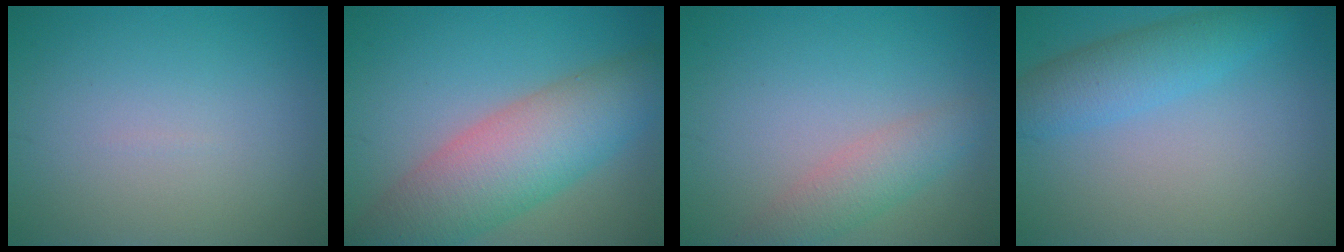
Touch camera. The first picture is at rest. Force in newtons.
{"total": 8.8, "press": 8.8, "slide": 0.5}
{"total": 3.0, "press": 3.0, "slide": 0.1}
{"total": 3.9, "press": 3.9, "slide": 0.1}